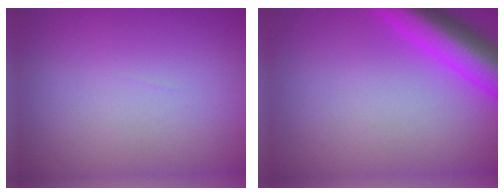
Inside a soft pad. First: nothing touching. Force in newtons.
{"total": 6.6, "press": 6.5, "slide": 0.5}